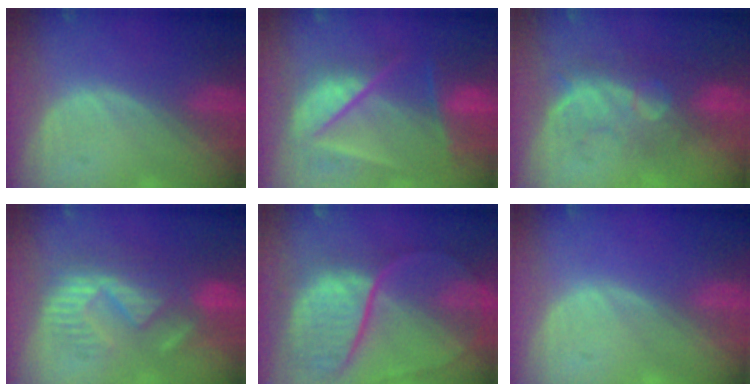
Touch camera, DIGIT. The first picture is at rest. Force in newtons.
{"total": 9.8, "press": 8.2, "slide": 5.3}
{"total": 8.0, "press": 7.9, "slide": 1.6}
{"total": 8.8, "press": 8.7, "slide": 1.5}
{"total": 11.4, "press": 9.4, "slide": 6.4}
{"total": 0.0}